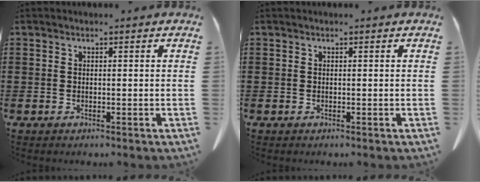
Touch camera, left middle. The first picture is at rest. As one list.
[{"total": 0.0}]